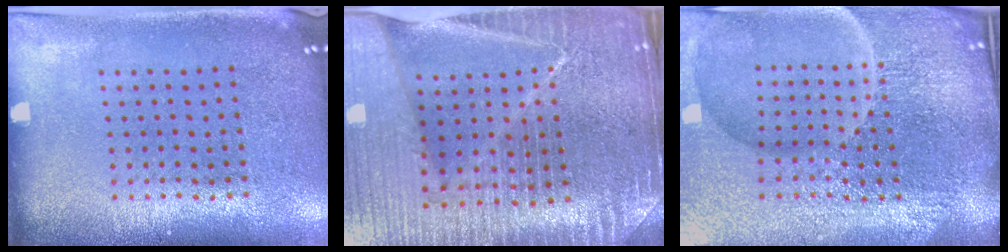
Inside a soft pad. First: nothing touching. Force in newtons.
{"total": 5.7, "press": 5.1, "slide": 2.4}
{"total": 7.2, "press": 6.4, "slide": 3.4}